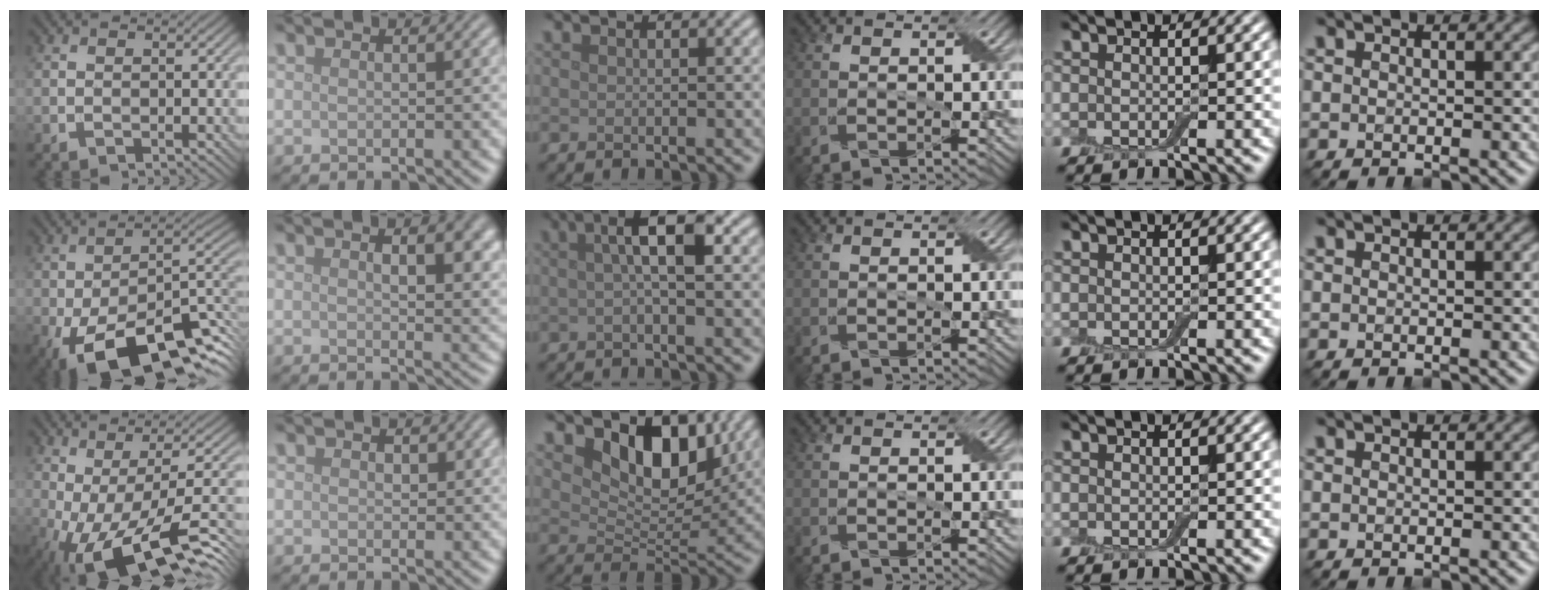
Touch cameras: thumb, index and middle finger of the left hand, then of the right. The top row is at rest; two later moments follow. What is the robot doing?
{"motion": "peel", "object": "aluminum foil"}